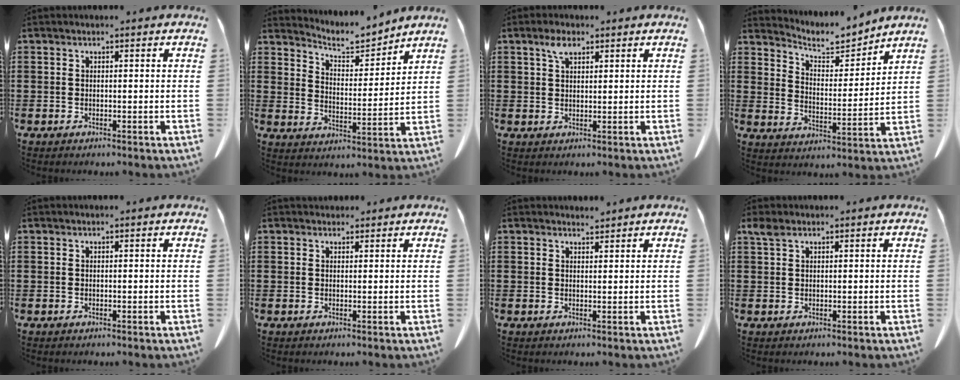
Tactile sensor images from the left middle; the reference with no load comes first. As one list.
[{"total": 5.6, "force": [5.4, 1.0, 1.2], "torque": [-0.049, -0.037, 0.091]}, {"total": 2.9, "force": [1.7, 1.3, 1.9], "torque": [-0.044, 0.006, 0.031]}, {"total": 5.8, "force": [5.5, 1.3, 1.1], "torque": [-0.041, -0.042, 0.093]}, {"total": 0.0}, {"total": 1.1, "force": [0.9, 0.6, 0.1], "torque": [0.004, -0.001, 0.017]}, {"total": 1.6, "force": [1.6, 0.2, 0.2], "torque": [-0.007, 0.002, 0.030]}, {"total": 2.0, "force": [1.2, 0.9, 1.3], "torque": [-0.032, 0.003, 0.022]}]